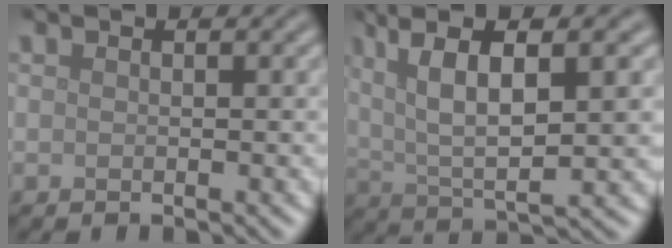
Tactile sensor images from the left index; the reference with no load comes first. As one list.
[{"total": 9.1, "force": [3.0, 2.9, 8.0], "torque": [-0.149, 0.005, 0.054]}]